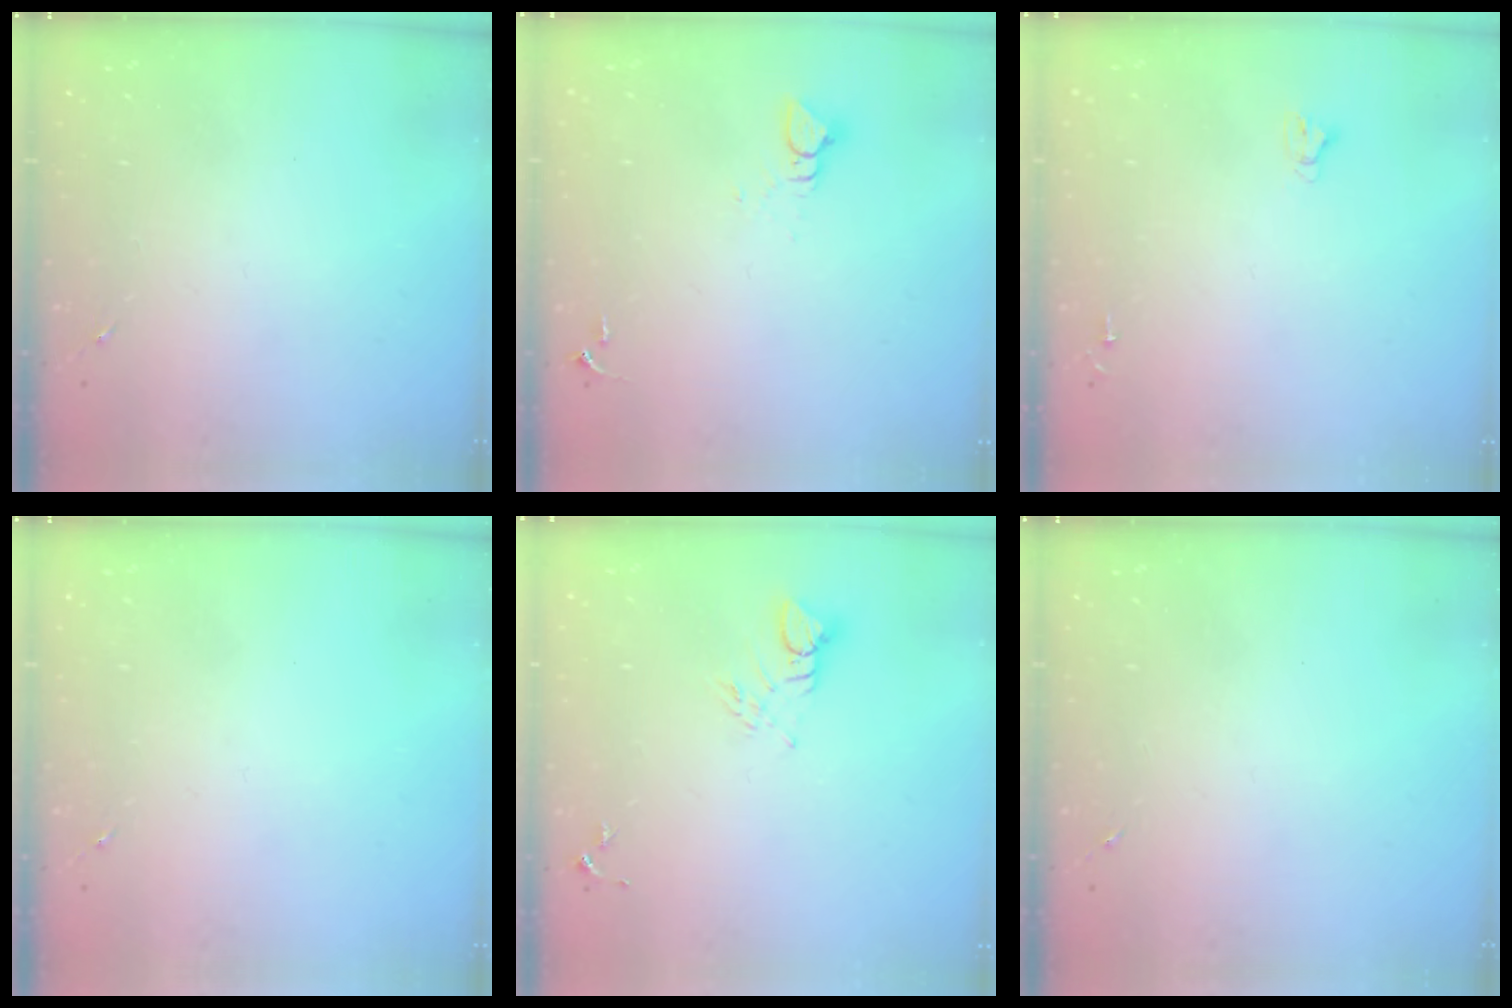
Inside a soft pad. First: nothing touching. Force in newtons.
{"total": 3.9, "press": 3.8, "slide": 0.5}
{"total": 2.4, "press": 2.4, "slide": 0.2}
{"total": 0.0}
{"total": 4.6, "press": 4.6, "slide": 0.2}
{"total": 0.0}